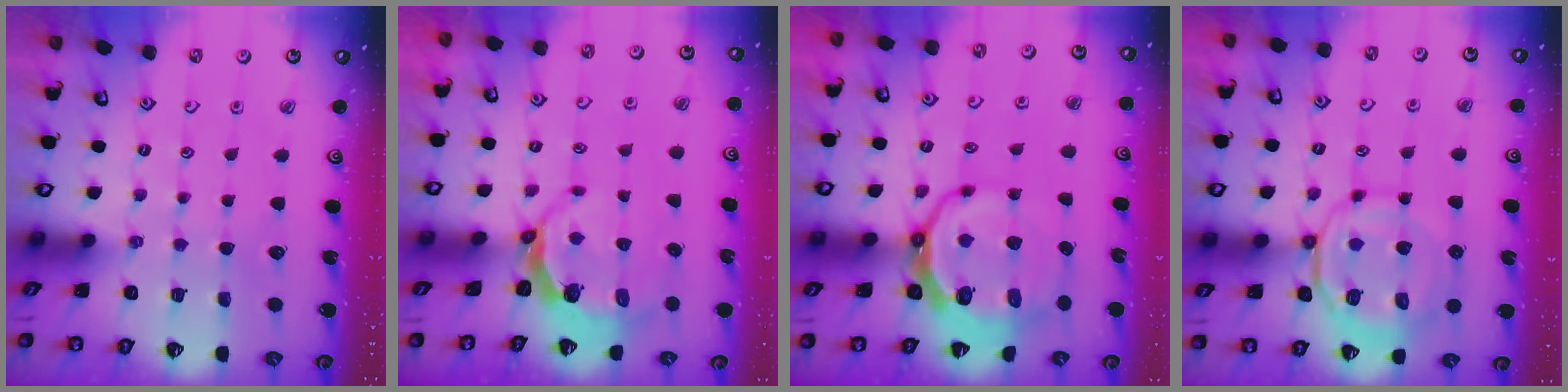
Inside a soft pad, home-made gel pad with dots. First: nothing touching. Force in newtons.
{"total": 5.2, "press": 3.8, "slide": 3.5}
{"total": 11.5, "press": 10.7, "slide": 4.2}
{"total": 11.2, "press": 11.1, "slide": 1.5}